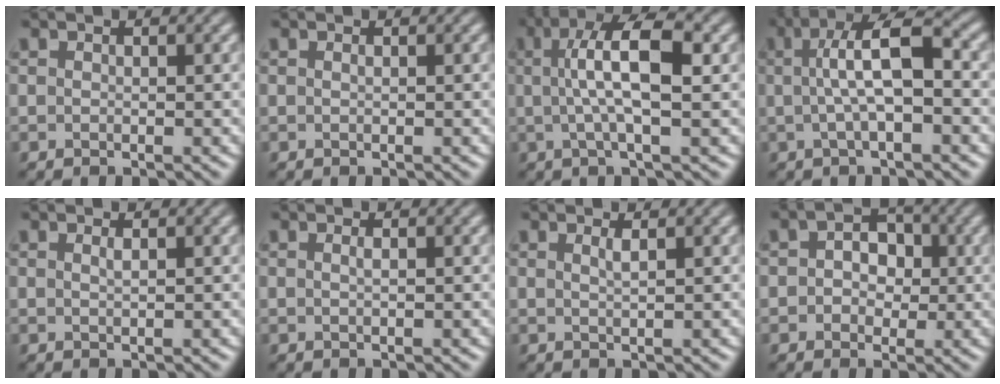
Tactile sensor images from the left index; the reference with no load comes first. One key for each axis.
{"total": 0.0}
{"total": 6.9, "fx": 1.0, "fy": 1.8, "fz": 6.5, "tx": -0.111, "ty": 0.010, "tz": 0.012}
{"total": 6.3, "fx": 0.5, "fy": 1.8, "fz": 6.0, "tx": -0.099, "ty": 0.014, "tz": 0.003}
{"total": 0.7, "fx": 0.3, "fy": 0.2, "fz": 0.6, "tx": -0.006, "ty": 0.003, "tz": 0.003}
{"total": 0.7, "fx": 0.1, "fy": 0.2, "fz": 0.6, "tx": -0.010, "ty": 0.005, "tz": 0.001}
{"total": 1.1, "fx": 0.5, "fy": 0.3, "fz": 0.9, "tx": -0.010, "ty": 0.001, "tz": 0.006}
{"total": 3.4, "fx": 0.3, "fy": 2.7, "fz": 2.1, "tx": -0.018, "ty": 0.005, "tz": -0.011}